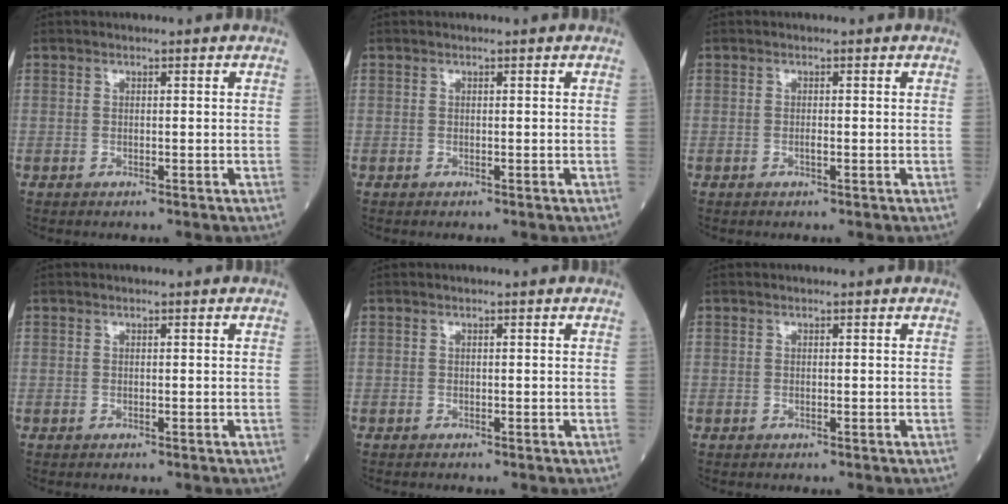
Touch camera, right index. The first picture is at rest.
{"total": 0.0}
{"total": 0.5, "force": [-0.2, 0.0, 0.5], "torque": [-0.011, 0.001, -0.003]}
{"total": 0.0}
{"total": 0.0}
{"total": 0.0}